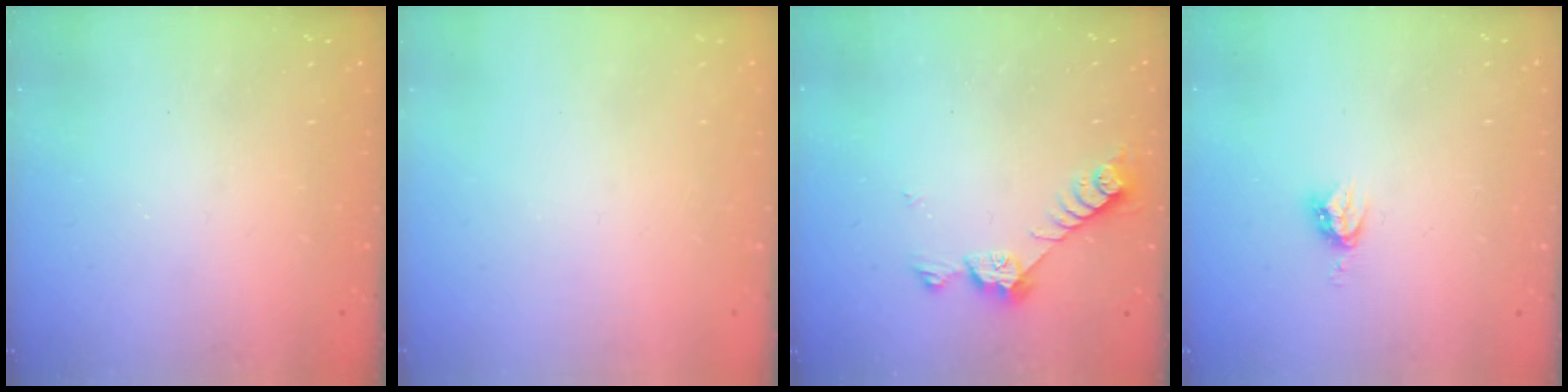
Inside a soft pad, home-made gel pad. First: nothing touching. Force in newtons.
{"total": 0.0}
{"total": 7.3, "press": 7.3, "slide": 0.6}
{"total": 4.9, "press": 4.9, "slide": 0.1}